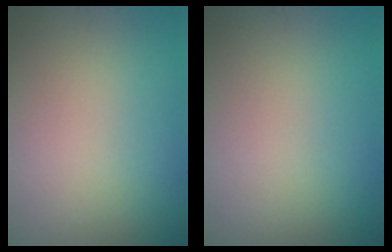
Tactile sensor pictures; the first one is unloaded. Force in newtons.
{"total": 0.0}